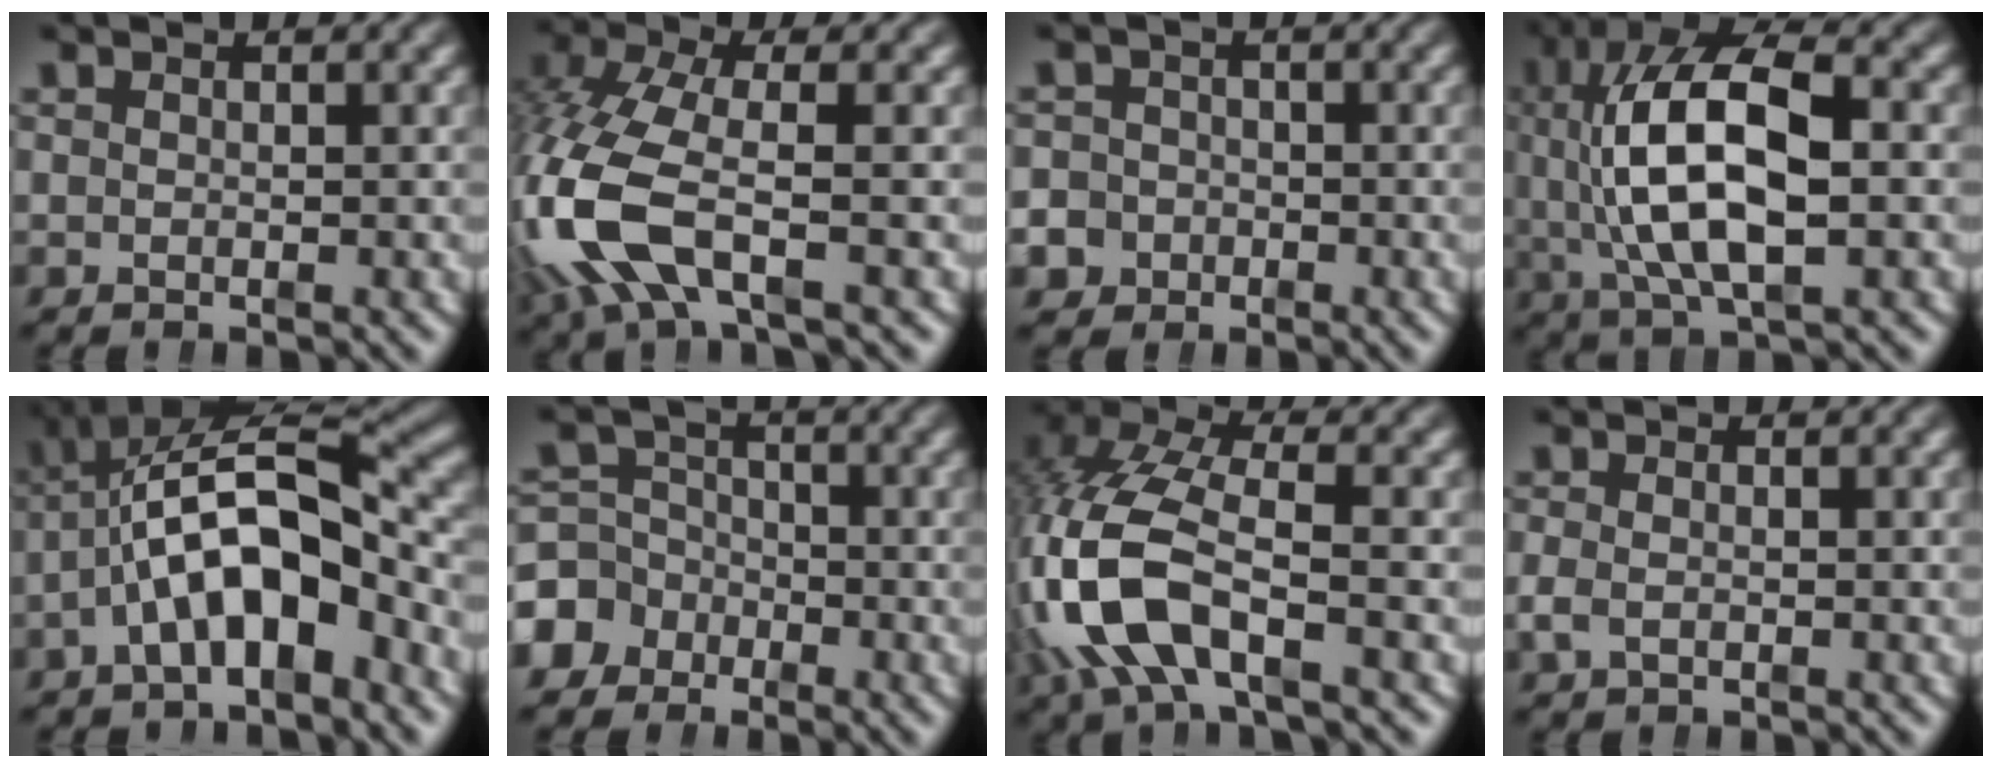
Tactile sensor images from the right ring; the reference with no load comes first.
{"total": 7.3, "force": [-1.1, 4.3, 5.9], "torque": [-0.176, -0.028, -0.005]}
{"total": 5.3, "force": [-2.1, 4.8, 0.8], "torque": [-0.026, -0.023, -0.036]}
{"total": 11.2, "force": [0.7, 5.8, 9.6], "torque": [-0.173, -0.004, 0.018]}
{"total": 9.6, "force": [-0.3, 5.6, 7.8], "torque": [-0.140, -0.005, -0.001]}
{"total": 6.8, "force": [-2.8, 5.9, 1.9], "torque": [-0.033, -0.023, -0.047]}
{"total": 7.0, "force": [-0.2, 4.2, 5.7], "torque": [-0.165, -0.015, 0.000]}
{"total": 1.2, "force": [-0.8, 0.5, 0.8], "torque": [-0.027, -0.008, -0.008]}